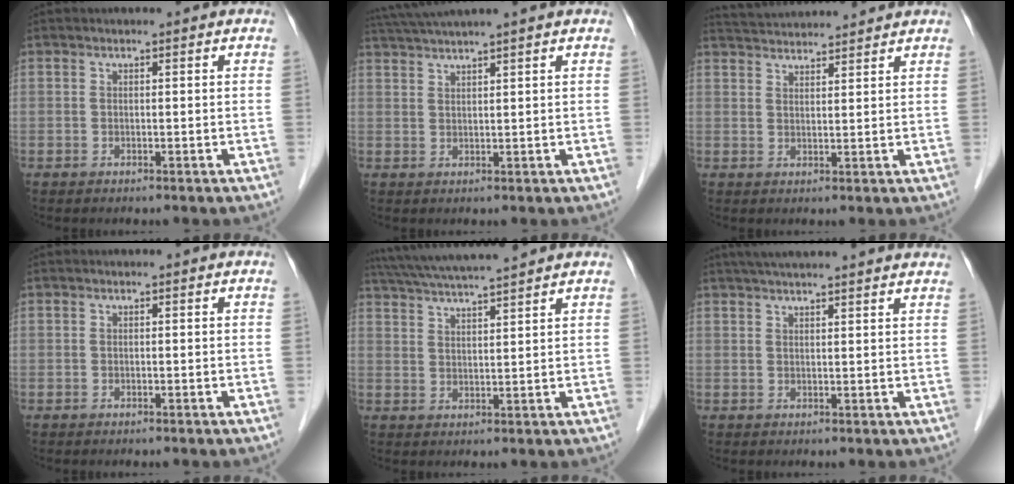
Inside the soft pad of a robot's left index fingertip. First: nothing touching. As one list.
[{"total": 6.2, "force": [5.3, -1.3, 3.0], "torque": [-0.054, 0.028, 0.095]}, {"total": 8.0, "force": [7.8, 0.2, 1.7], "torque": [-0.037, 0.032, 0.125]}, {"total": 0.0}, {"total": 10.7, "force": [9.7, -0.5, 4.7], "torque": [-0.087, 0.025, 0.155]}, {"total": 14.2, "force": [12.5, 0.9, 6.6], "torque": [-0.106, 0.041, 0.167]}]